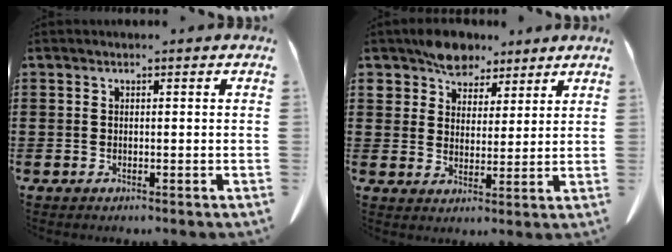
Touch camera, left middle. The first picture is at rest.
{"total": 6.0, "force": [5.0, 3.2, 0.6], "torque": [-0.041, -0.008, 0.096]}